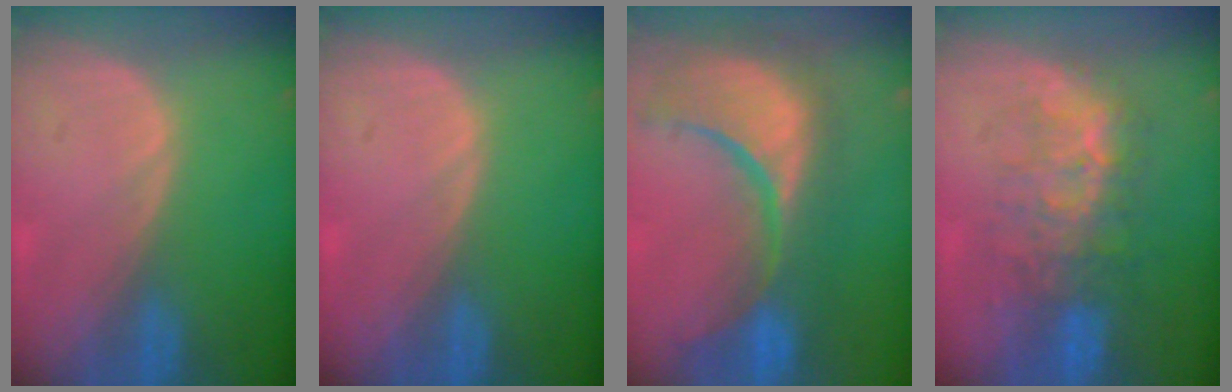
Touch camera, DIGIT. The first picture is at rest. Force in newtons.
{"total": 0.0}
{"total": 14.0, "press": 12.0, "slide": 7.3}
{"total": 8.7, "press": 8.1, "slide": 3.1}